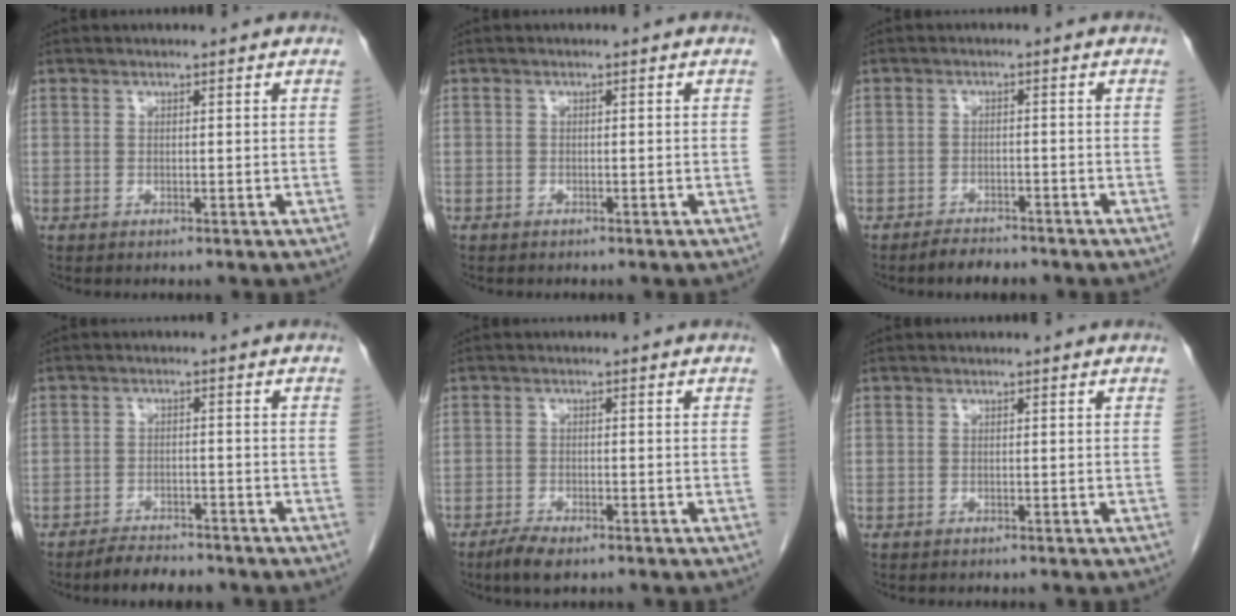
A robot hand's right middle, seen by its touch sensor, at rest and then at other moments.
{"total": 0.5, "force": [-0.4, 0.4, 0.0], "torque": [-0.004, 0.003, -0.007]}
{"total": 3.8, "force": [-3.3, 1.4, 1.2], "torque": [-0.022, -0.001, -0.052]}
{"total": 4.9, "force": [-4.4, 1.5, 1.5], "torque": [-0.025, -0.004, -0.069]}
{"total": 3.4, "force": [-2.5, 0.9, 2.1], "torque": [-0.044, -0.005, -0.043]}
{"total": 0.0}